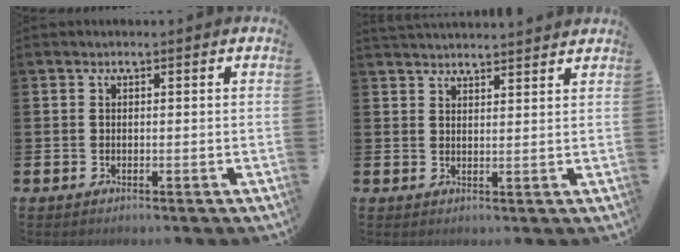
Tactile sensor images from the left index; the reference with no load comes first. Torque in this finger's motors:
{"motor_torque": [-0.06, -1.13, 0.37, 0.06]}